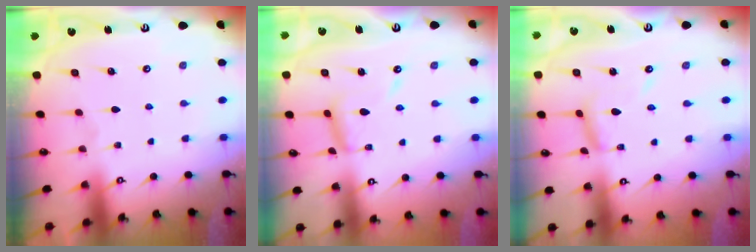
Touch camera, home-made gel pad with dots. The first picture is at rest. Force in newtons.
{"total": 10.8, "press": 10.7, "slide": 0.9}
{"total": 8.1, "press": 8.0, "slide": 0.2}